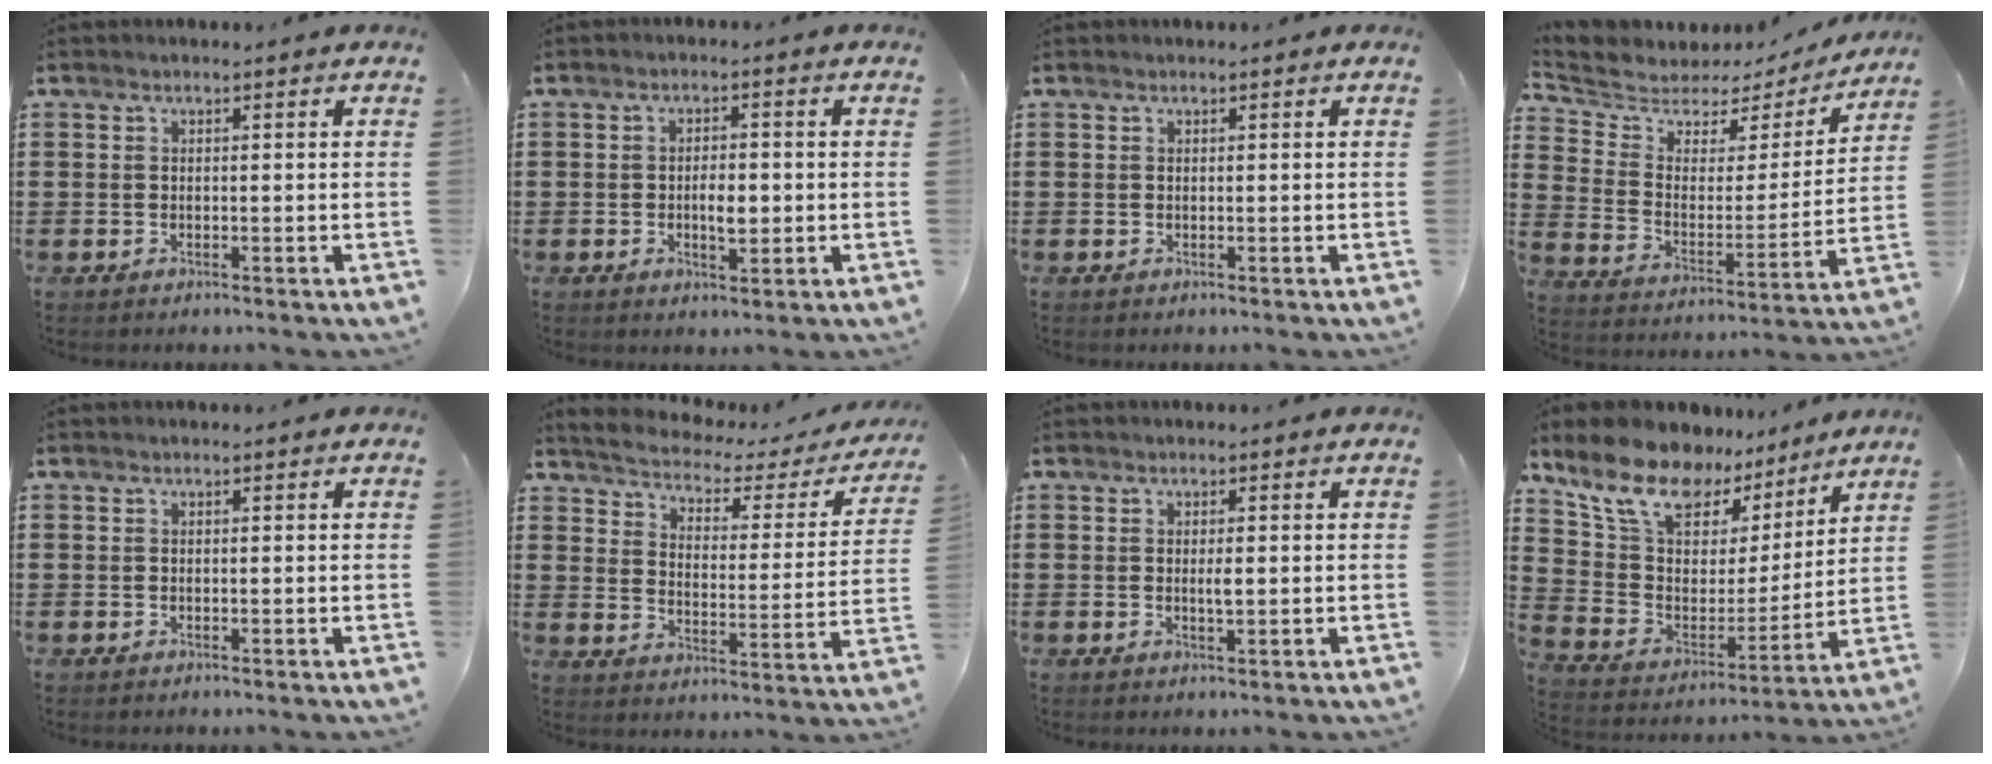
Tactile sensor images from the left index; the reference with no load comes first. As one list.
[{"total": 3.6, "force": [-0.4, 1.6, 3.2], "torque": [-0.051, 0.001, -0.009]}, {"total": 0.0}, {"total": 4.6, "force": [4.1, 2.2, 0.4], "torque": [-0.045, -0.033, 0.064]}, {"total": 0.0}, {"total": 2.7, "force": [2.4, 0.7, 0.8], "torque": [-0.038, -0.027, 0.030]}, {"total": 1.7, "force": [0.1, 0.4, 1.7], "torque": [-0.031, -0.001, 0.001]}, {"total": 11.9, "force": [9.4, 5.6, 4.6], "torque": [-0.135, -0.052, 0.169]}]